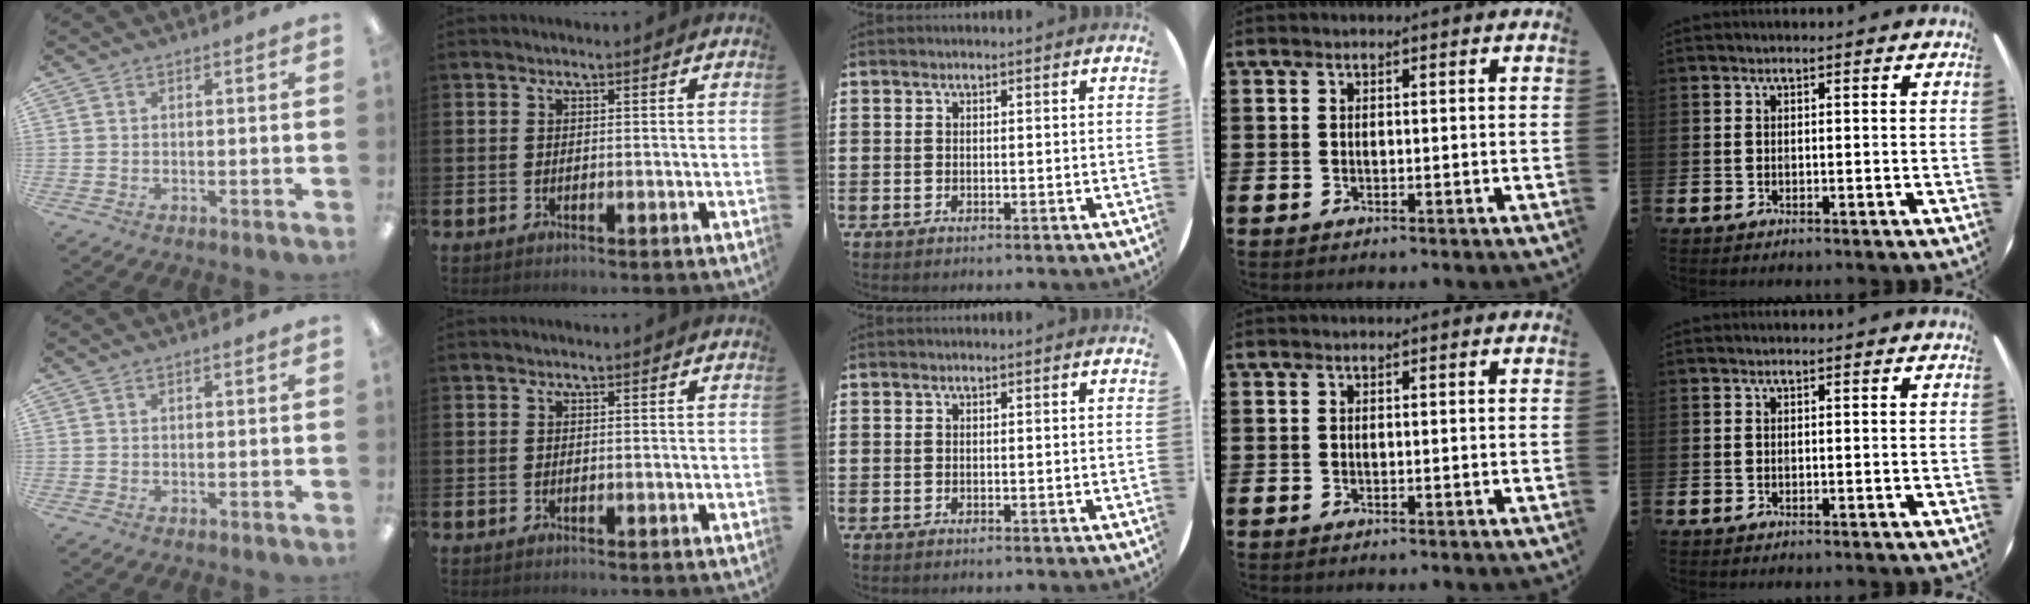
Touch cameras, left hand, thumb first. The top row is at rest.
{}